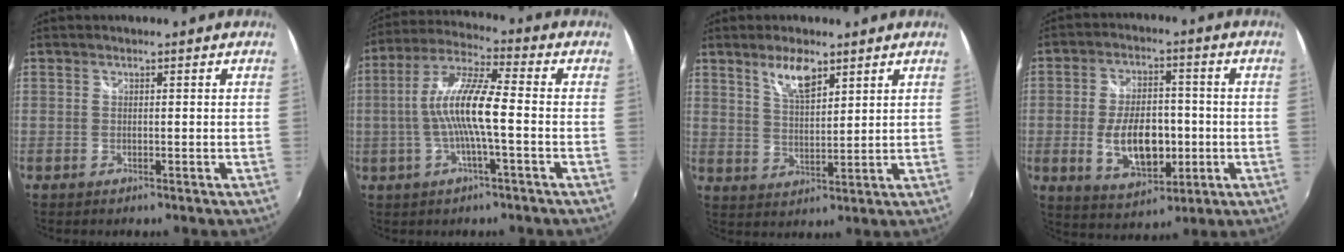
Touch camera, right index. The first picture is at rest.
{"total": 11.5, "force": [-1.5, 1.4, 11.3], "torque": [-0.225, 0.010, -0.031]}
{"total": 6.5, "force": [4.2, 2.2, 4.4], "torque": [-0.077, 0.001, 0.082]}
{"total": 12.3, "force": [-2.2, 6.7, 10.0], "torque": [-0.190, -0.003, -0.024]}